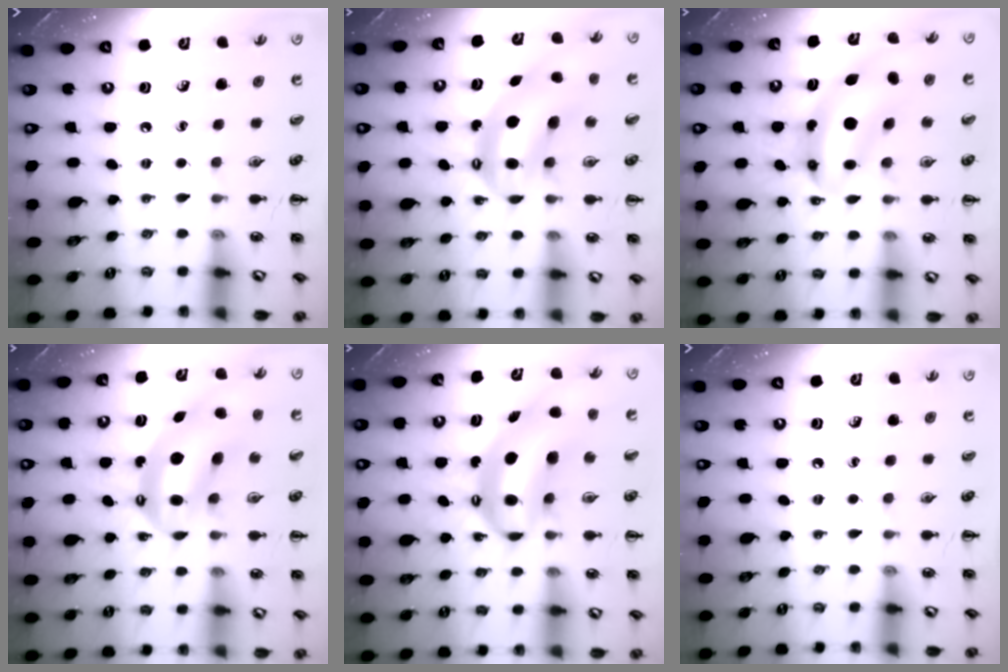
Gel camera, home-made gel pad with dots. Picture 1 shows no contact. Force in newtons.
{"total": 10.6, "press": 10.3, "slide": 2.6}
{"total": 10.0, "press": 9.6, "slide": 2.6}
{"total": 10.8, "press": 10.5, "slide": 2.6}
{"total": 9.9, "press": 9.6, "slide": 2.3}
{"total": 0.0}